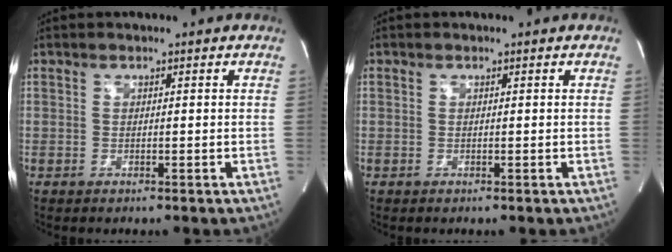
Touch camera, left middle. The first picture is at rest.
{"total": 0.0}